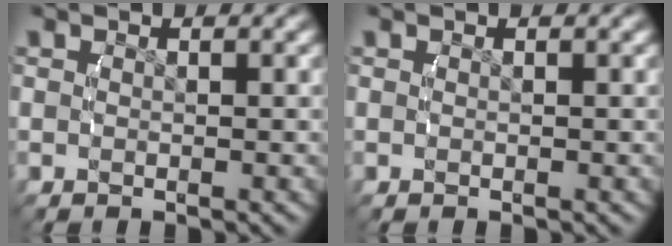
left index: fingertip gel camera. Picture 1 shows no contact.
{"total": 0.0}